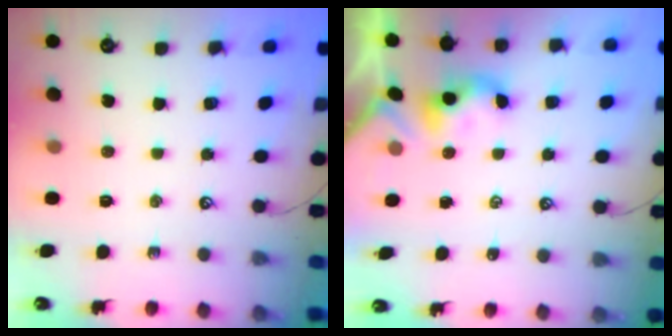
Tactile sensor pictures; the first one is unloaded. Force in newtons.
{"total": 2.1, "press": 2.1, "slide": 0.2}